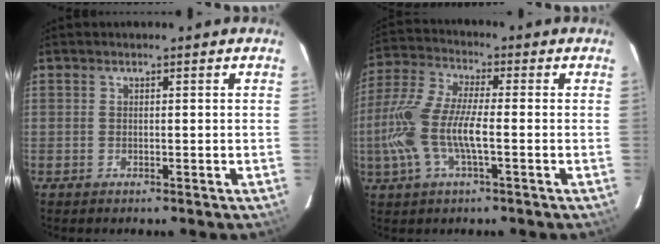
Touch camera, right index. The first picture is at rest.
{"total": 13.5, "force": [-2.7, 3.7, 12.7], "torque": [-0.269, -0.002, -0.055]}